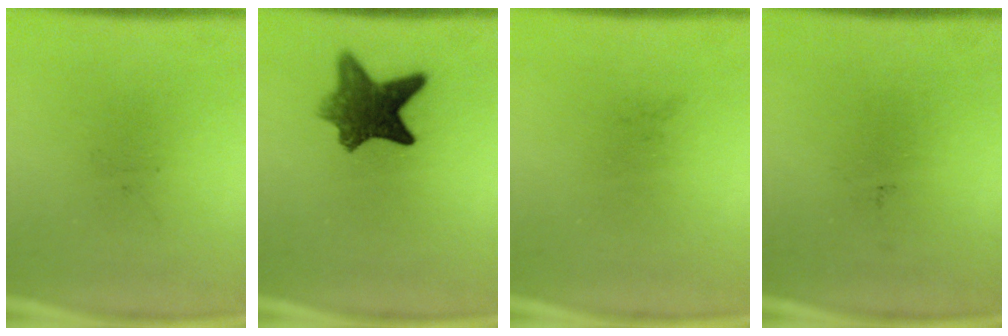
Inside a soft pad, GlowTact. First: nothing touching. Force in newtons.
{"total": 8.7}
{"total": 0.0}
{"total": 0.0}